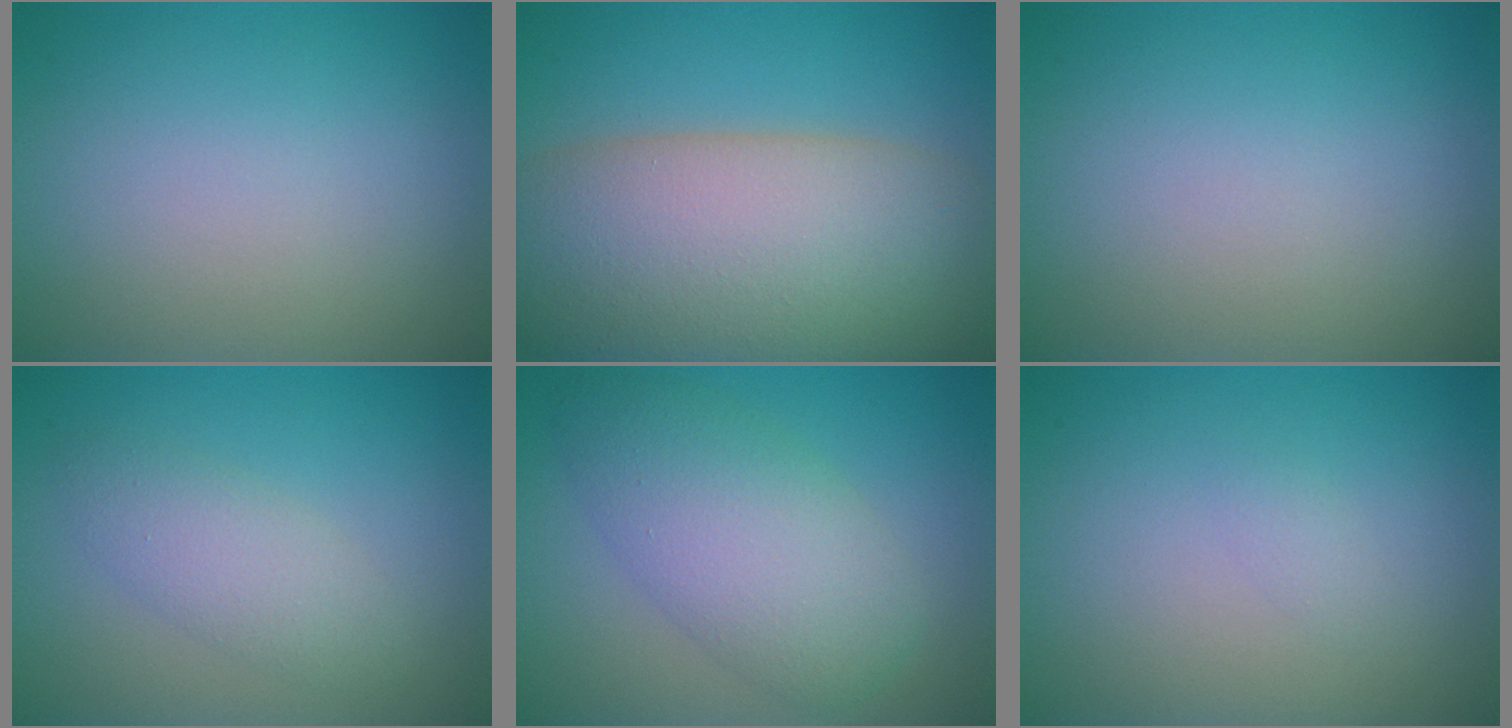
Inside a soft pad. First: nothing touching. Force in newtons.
{"total": 13.7, "press": 13.7, "slide": 0.9}
{"total": 0.0}
{"total": 2.7, "press": 2.7, "slide": 0.1}
{"total": 6.5, "press": 6.5, "slide": 0.1}
{"total": 0.7, "press": 0.7, "slide": 0.1}